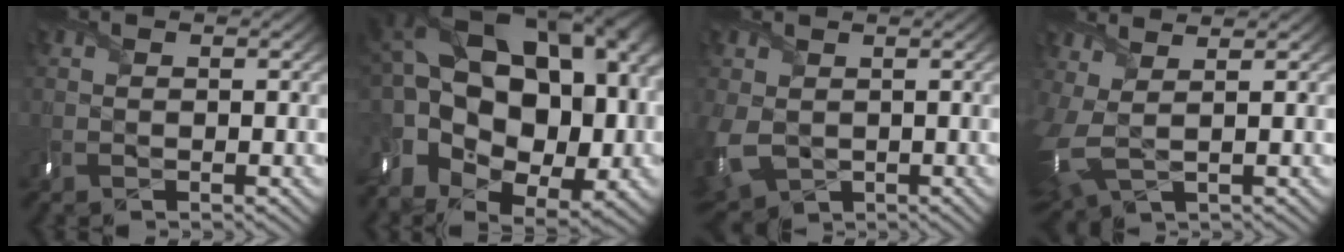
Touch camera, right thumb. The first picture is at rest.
{"total": 19.0, "force": [0.8, 13.1, 13.8], "torque": [-0.260, -0.017, 0.039]}
{"total": 6.0, "force": [-1.4, 4.6, 3.6], "torque": [-0.101, -0.027, -0.023]}
{"total": 5.6, "force": [1.2, 2.6, 4.8], "torque": [-0.149, -0.009, 0.032]}